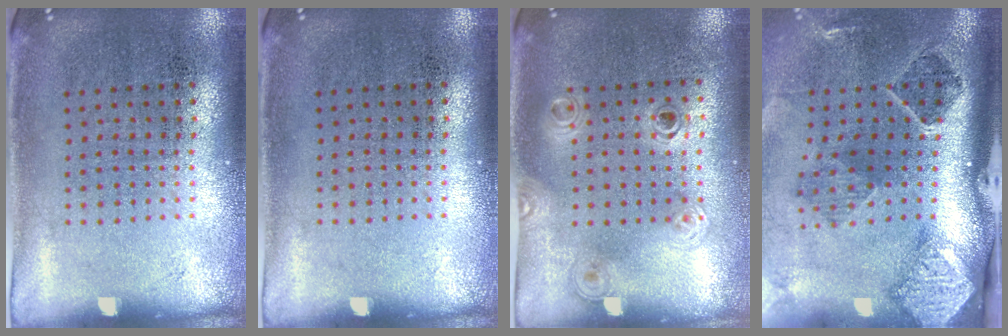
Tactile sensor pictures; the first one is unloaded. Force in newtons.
{"total": 0.0}
{"total": 1.2, "press": 1.1, "slide": 0.5}
{"total": 2.9, "press": 1.8, "slide": 2.2}